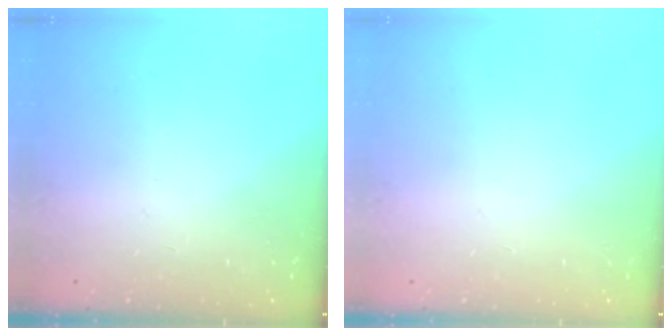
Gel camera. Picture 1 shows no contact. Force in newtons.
{"total": 0.0}